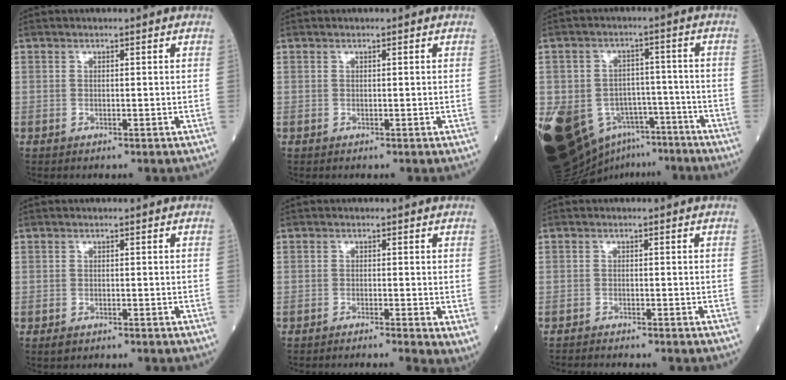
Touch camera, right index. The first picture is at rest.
{"total": 0.0}
{"total": 19.5, "force": [-10.3, 13.5, 9.5], "torque": [-0.208, 0.023, -0.146]}
{"total": 0.5, "force": [-0.4, 0.3, 0.3], "torque": [-0.007, 0.000, -0.007]}
{"total": 2.9, "force": [-1.2, 0.3, 2.7], "torque": [-0.026, -0.007, -0.020]}
{"total": 2.7, "force": [-2.6, -0.3, 0.7], "torque": [-0.009, -0.007, -0.041]}